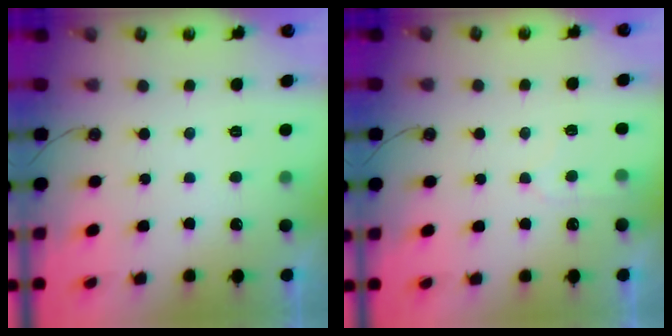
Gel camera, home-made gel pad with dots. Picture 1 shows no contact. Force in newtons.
{"total": 5.8, "press": 5.8, "slide": 0.6}